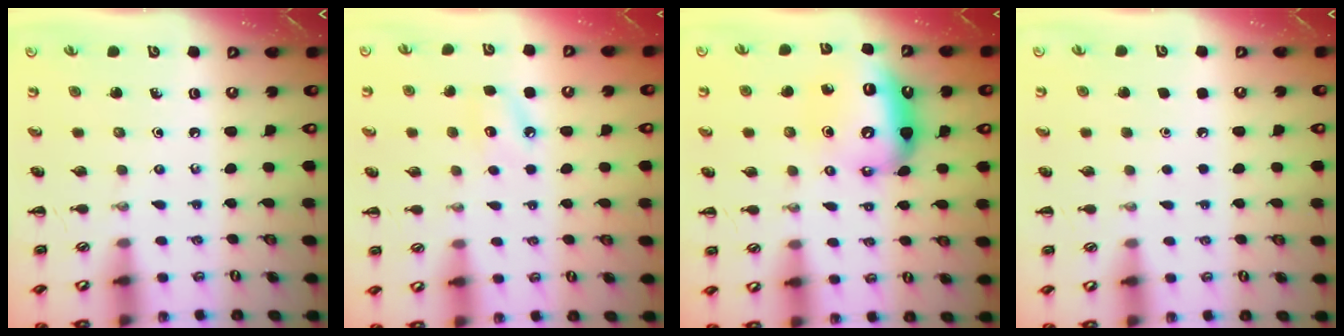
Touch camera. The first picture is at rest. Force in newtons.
{"total": 7.7, "press": 7.5, "slide": 1.7}
{"total": 10.8, "press": 10.7, "slide": 1.3}
{"total": 1.6, "press": 1.6, "slide": 0.1}